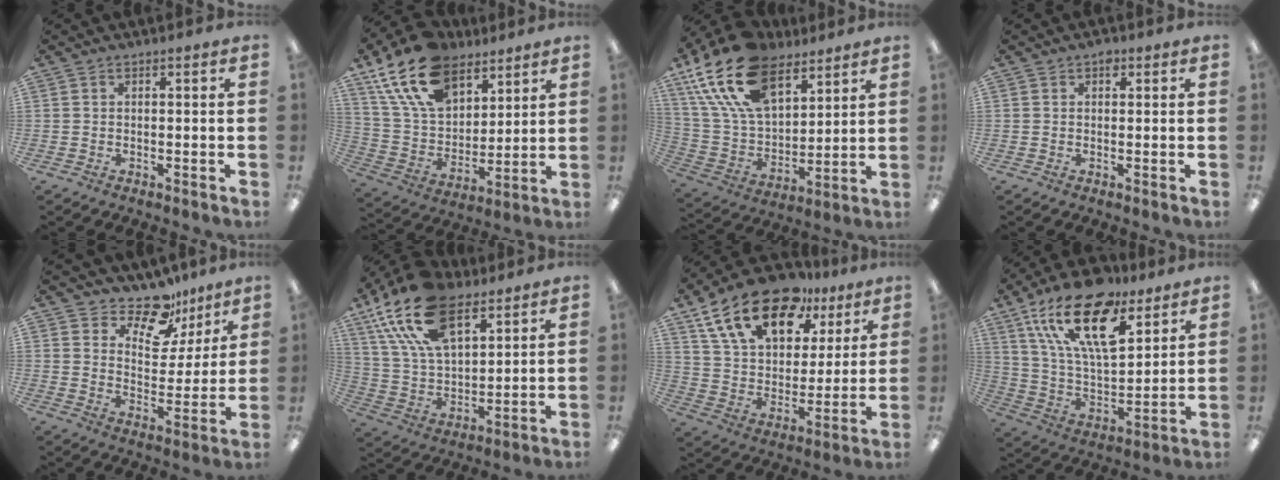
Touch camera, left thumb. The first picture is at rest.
{"total": 19.4, "force": [12.3, 11.3, 9.8], "torque": [-0.204, -0.052, 0.228]}
{"total": 22.8, "force": [14.1, 12.2, 13.2], "torque": [-0.275, -0.067, 0.256]}
{"total": 1.7, "force": [0.9, 1.1, 0.9], "torque": [-0.011, 0.000, 0.014]}
{"total": 12.6, "force": [10.2, 6.1, 4.2], "torque": [-0.071, -0.074, 0.187]}
{"total": 21.2, "force": [12.4, 11.2, 13.1], "torque": [-0.271, -0.047, 0.222]}
{"total": 20.4, "force": [12.7, 11.2, 11.4], "torque": [-0.199, -0.060, 0.230]}
{"total": 22.9, "force": [14.0, 9.8, 15.2], "torque": [-0.293, -0.073, 0.242]}